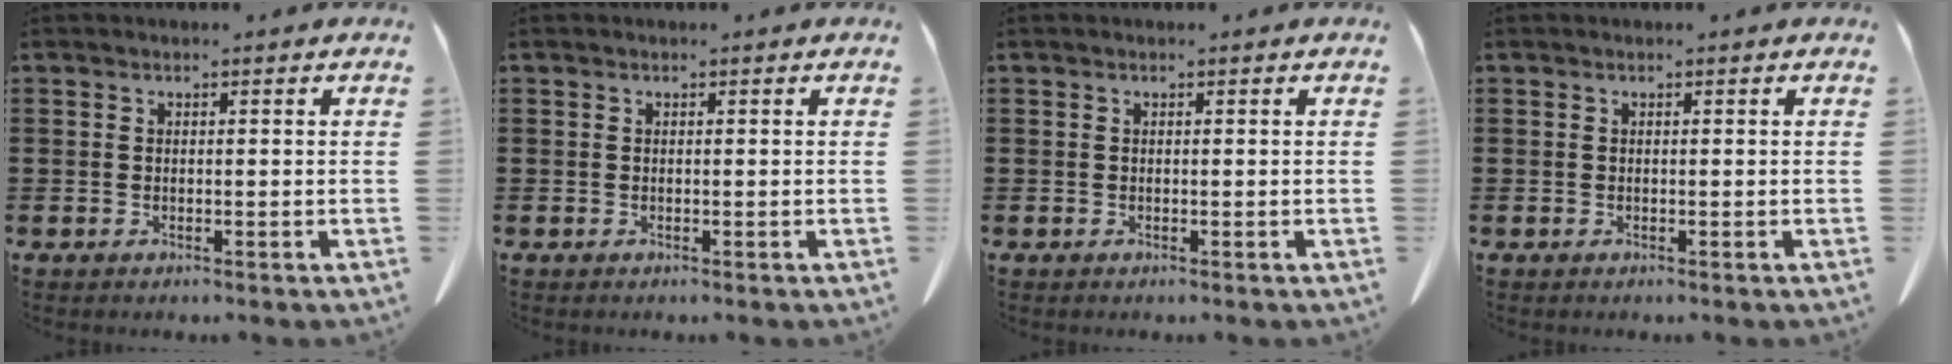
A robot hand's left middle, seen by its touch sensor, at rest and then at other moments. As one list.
[{"total": 0.0}, {"total": 0.0}, {"total": 0.0}]